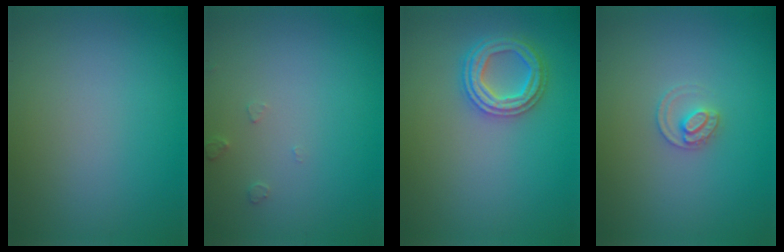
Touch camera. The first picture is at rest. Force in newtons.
{"total": 0.9, "press": 0.9, "slide": 0.2}
{"total": 3.5, "press": 3.4, "slide": 1.1}
{"total": 1.7, "press": 1.7, "slide": 0.1}